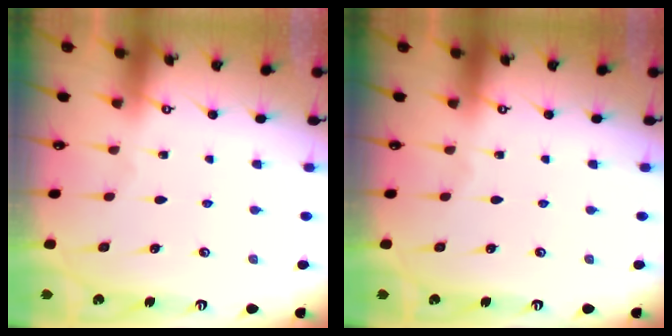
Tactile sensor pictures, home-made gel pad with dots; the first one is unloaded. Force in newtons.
{"total": 0.0}